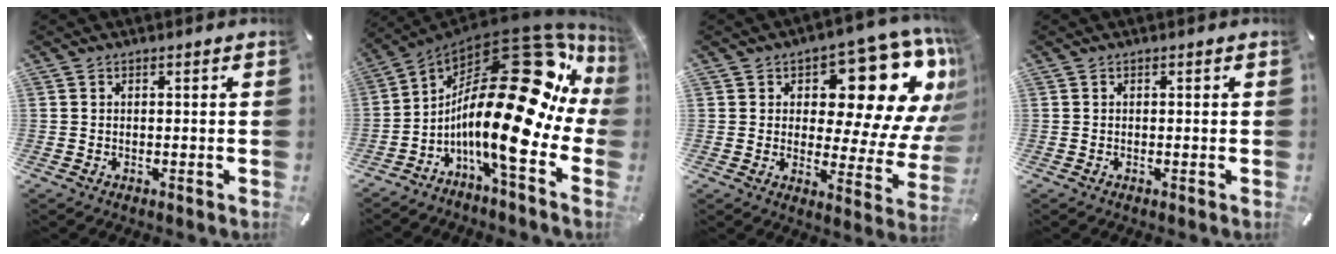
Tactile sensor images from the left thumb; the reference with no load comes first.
{"total": 30.3, "force": [3.9, 10.0, 28.3], "torque": [-0.478, -0.087, 0.071]}
{"total": 18.4, "force": [9.0, 9.4, 13.0], "torque": [-0.151, -0.081, 0.142]}
{"total": 0.0}